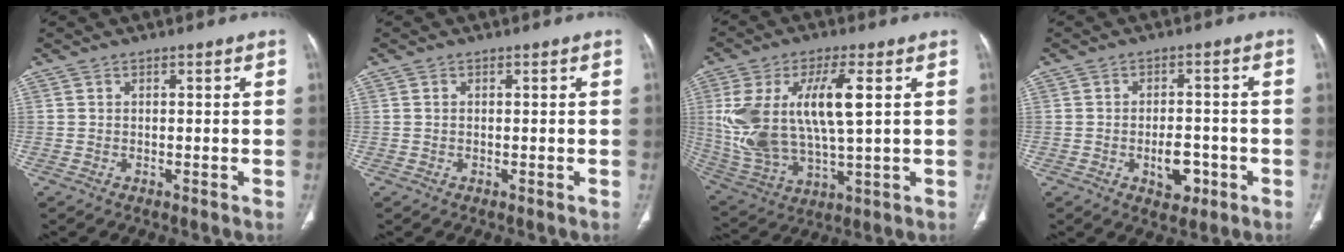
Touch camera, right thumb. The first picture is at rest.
{"total": 0.0}
{"total": 19.0, "force": [3.6, 7.6, 17.0], "torque": [-0.353, -0.005, 0.078]}
{"total": 5.8, "force": [-2.1, 3.5, 4.2], "torque": [-0.044, 0.012, -0.027]}